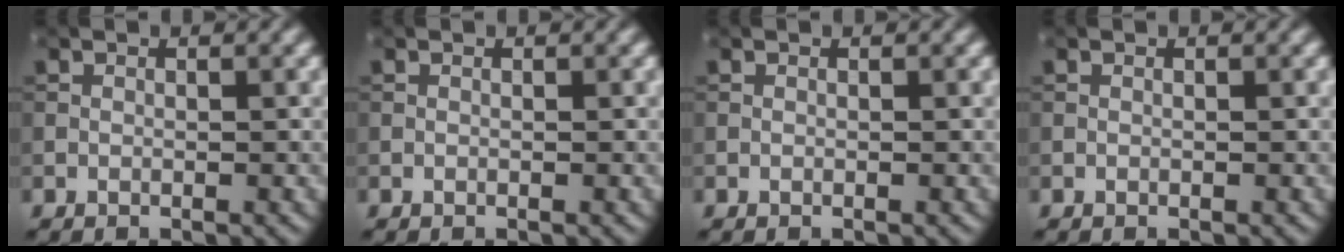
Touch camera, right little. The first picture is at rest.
{"total": 0.0}
{"total": 0.0}
{"total": 0.0}